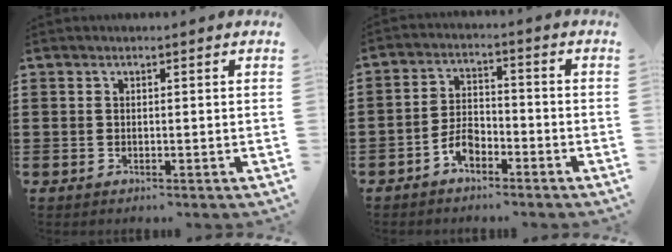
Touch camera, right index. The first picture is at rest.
{"total": 4.5, "force": [-2.7, 2.3, 2.7], "torque": [-0.060, 0.005, -0.055]}